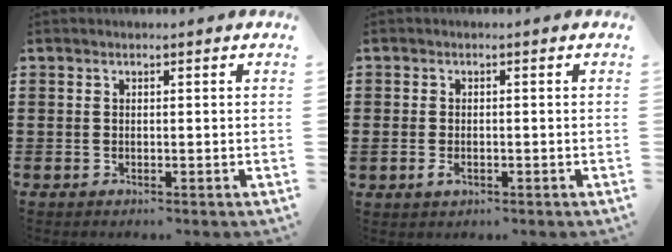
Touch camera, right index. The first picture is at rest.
{"total": 1.6, "force": [-0.6, 0.8, 1.2], "torque": [-0.033, -0.006, -0.013]}